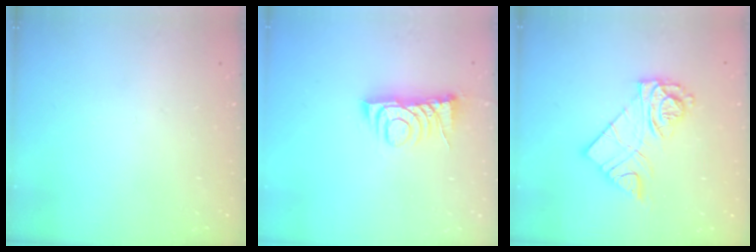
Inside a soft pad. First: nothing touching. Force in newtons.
{"total": 7.8, "press": 7.7, "slide": 0.7}
{"total": 12.4, "press": 12.4, "slide": 0.9}